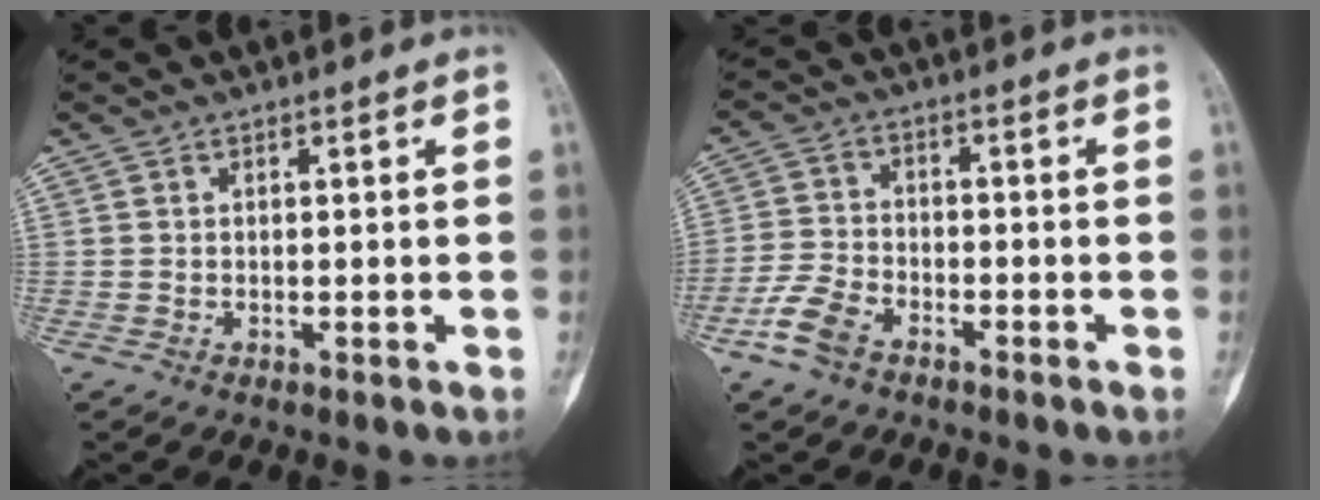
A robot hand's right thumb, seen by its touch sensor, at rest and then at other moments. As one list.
[{"total": 6.7, "force": [-4.3, 3.5, 3.8], "torque": [-0.084, 0.017, -0.088]}]